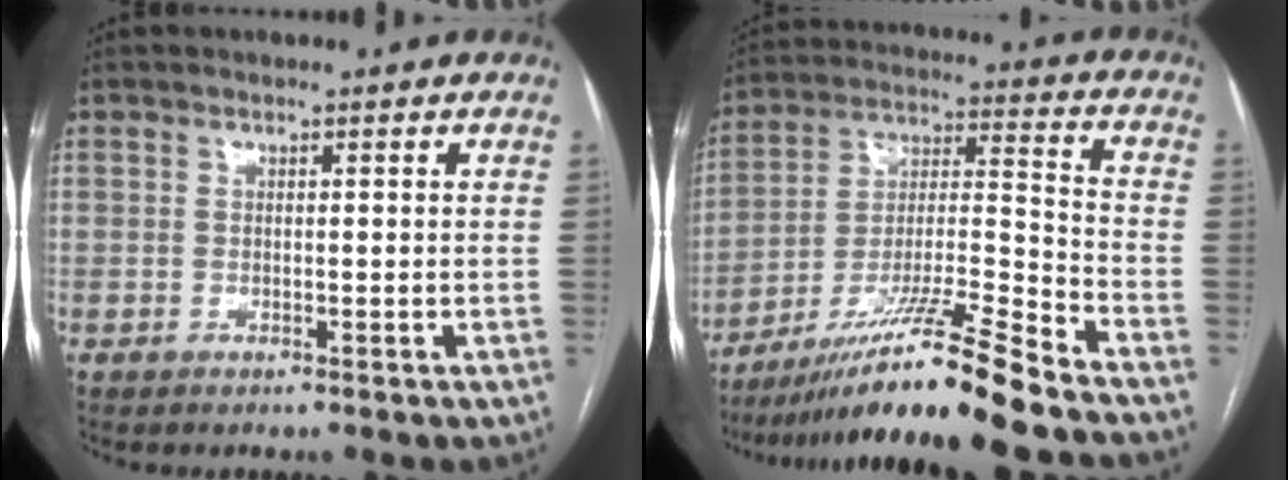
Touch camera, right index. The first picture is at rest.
{"total": 17.3, "force": [-13.8, -1.7, 10.4], "torque": [-0.197, -0.011, -0.245]}